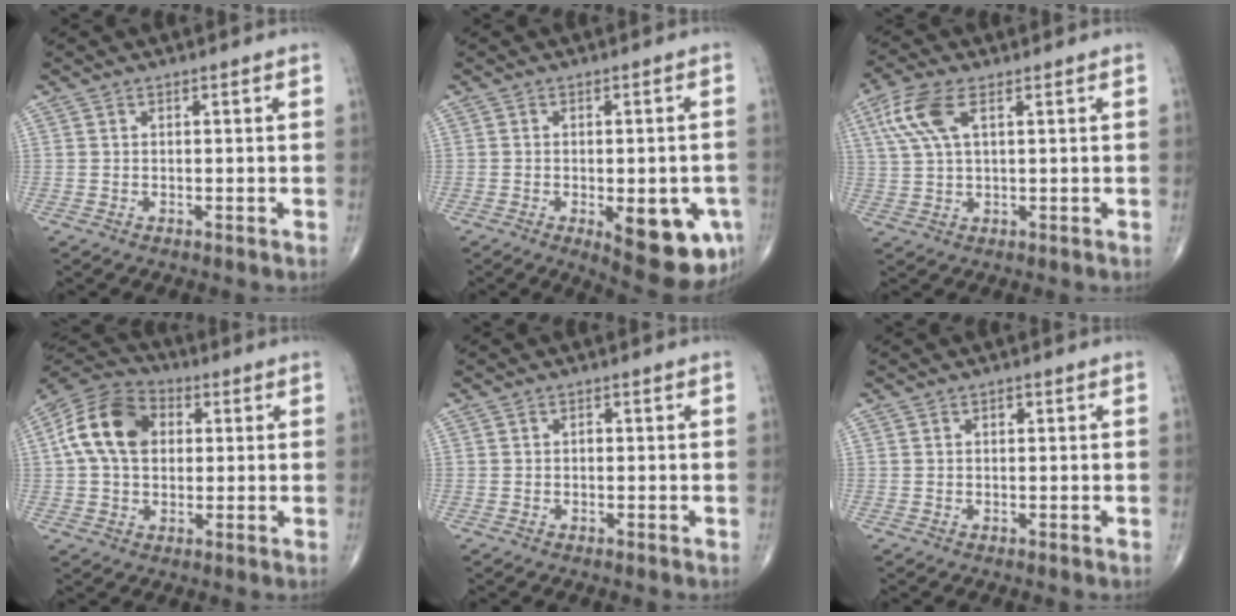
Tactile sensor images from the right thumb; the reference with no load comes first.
{"total": 13.3, "force": [-4.6, 5.1, 11.3], "torque": [-0.116, -0.003, -0.045]}
{"total": 8.0, "force": [3.1, 3.3, 6.6], "torque": [-0.165, 0.010, 0.065]}
{"total": 14.0, "force": [2.4, 9.9, 9.6], "torque": [-0.166, 0.021, 0.030]}
{"total": 0.6, "force": [-0.1, 0.4, 0.4], "torque": [-0.001, 0.002, -0.006]}
{"total": 0.6, "force": [0.2, 0.5, 0.4], "torque": [0.001, 0.000, 0.001]}